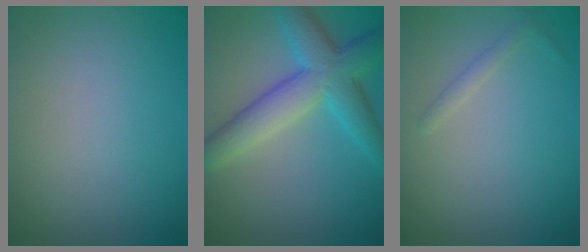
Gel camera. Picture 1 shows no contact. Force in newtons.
{"total": 6.8, "press": 6.8, "slide": 0.1}
{"total": 0.9, "press": 0.9, "slide": 0.1}